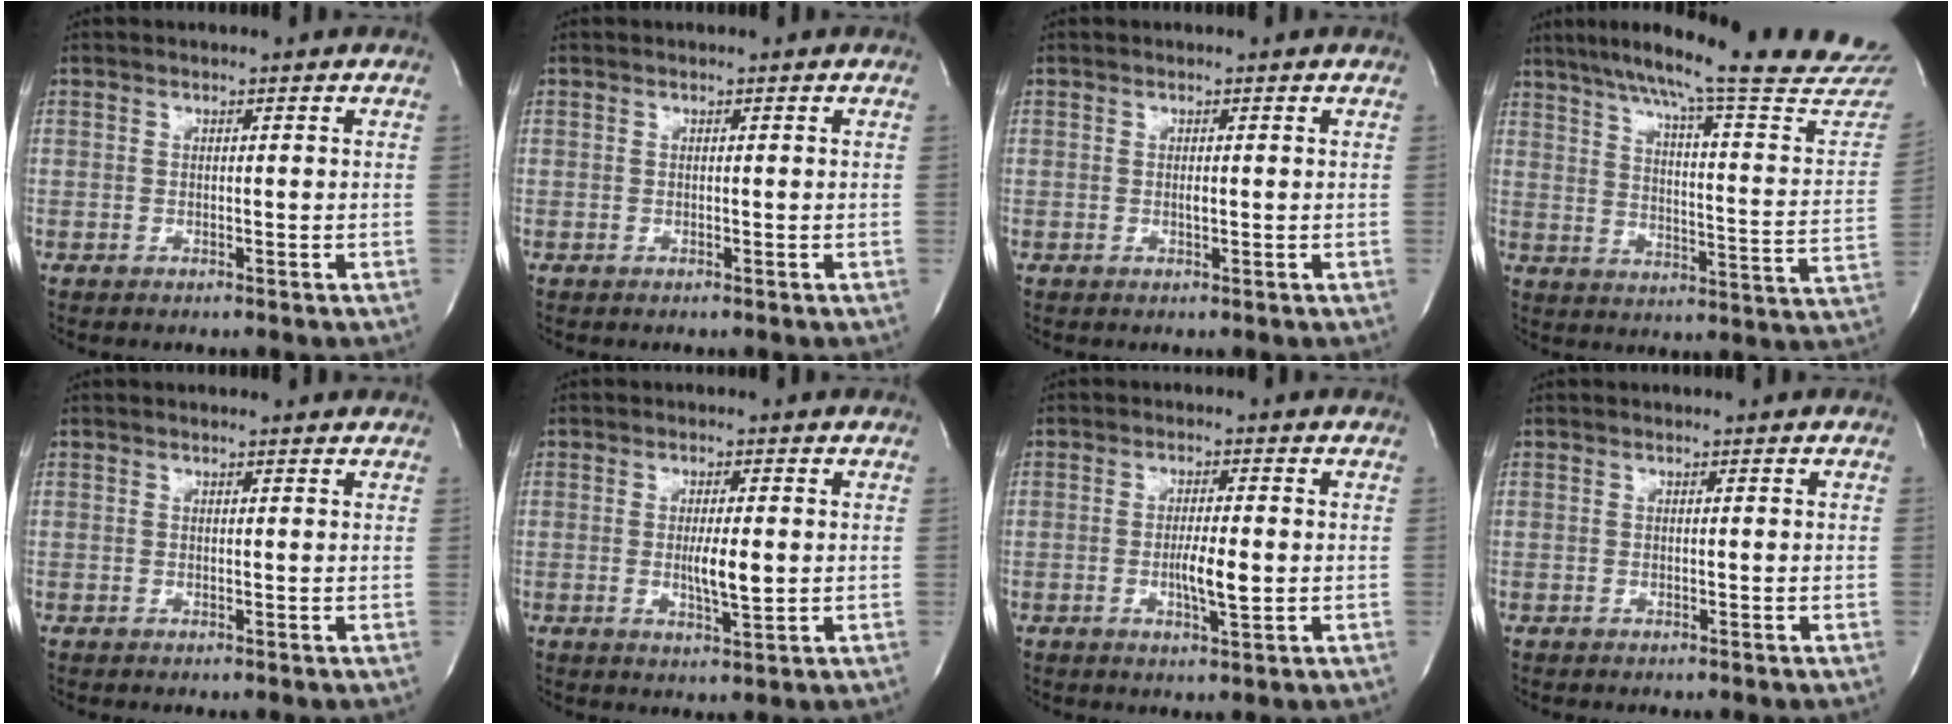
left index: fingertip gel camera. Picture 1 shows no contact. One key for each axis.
{"total": 0.0}
{"total": 0.5, "fx": -0.2, "fy": 0.1, "fz": 0.5, "tx": -0.013, "ty": -0.004, "tz": -0.005}
{"total": 27.9, "fx": 25.1, "fy": 0.8, "fz": 12.3, "tx": -0.190, "ty": -0.086, "tz": 0.311}
{"total": 2.3, "fx": 2.2, "fy": 0.4, "fz": 0.5, "tx": -0.013, "ty": 0.007, "tz": 0.013}
{"total": 4.2, "fx": -0.3, "fy": 0.7, "fz": 4.1, "tx": -0.074, "ty": -0.009, "tz": -0.005}
{"total": 4.2, "fx": -0.8, "fy": 0.5, "fz": 4.1, "tx": -0.074, "ty": -0.008, "tz": -0.013}
{"total": 0.0}